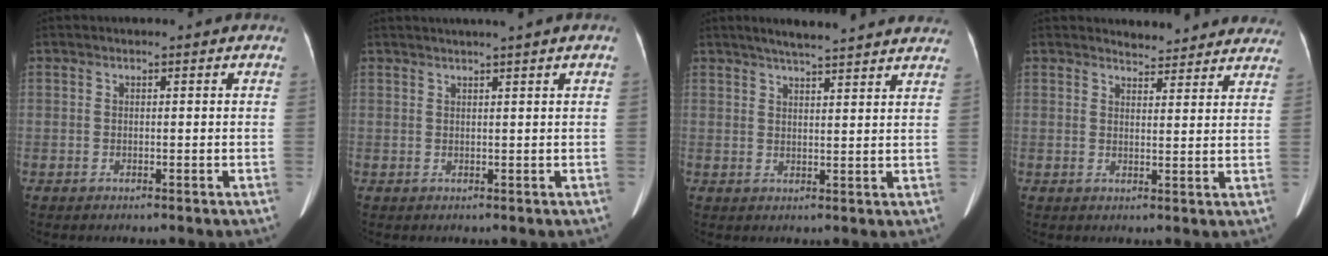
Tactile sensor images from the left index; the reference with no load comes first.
{"total": 3.6, "force": [2.6, -0.8, 2.2], "torque": [-0.027, 0.020, 0.044]}
{"total": 14.3, "force": [12.8, 1.2, 6.4], "torque": [-0.091, 0.028, 0.159]}
{"total": 9.4, "force": [9.0, 2.4, 1.0], "torque": [0.015, -0.002, 0.088]}